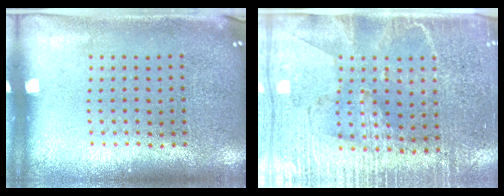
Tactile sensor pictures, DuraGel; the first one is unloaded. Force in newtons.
{"total": 3.4, "press": 3.0, "slide": 1.5}